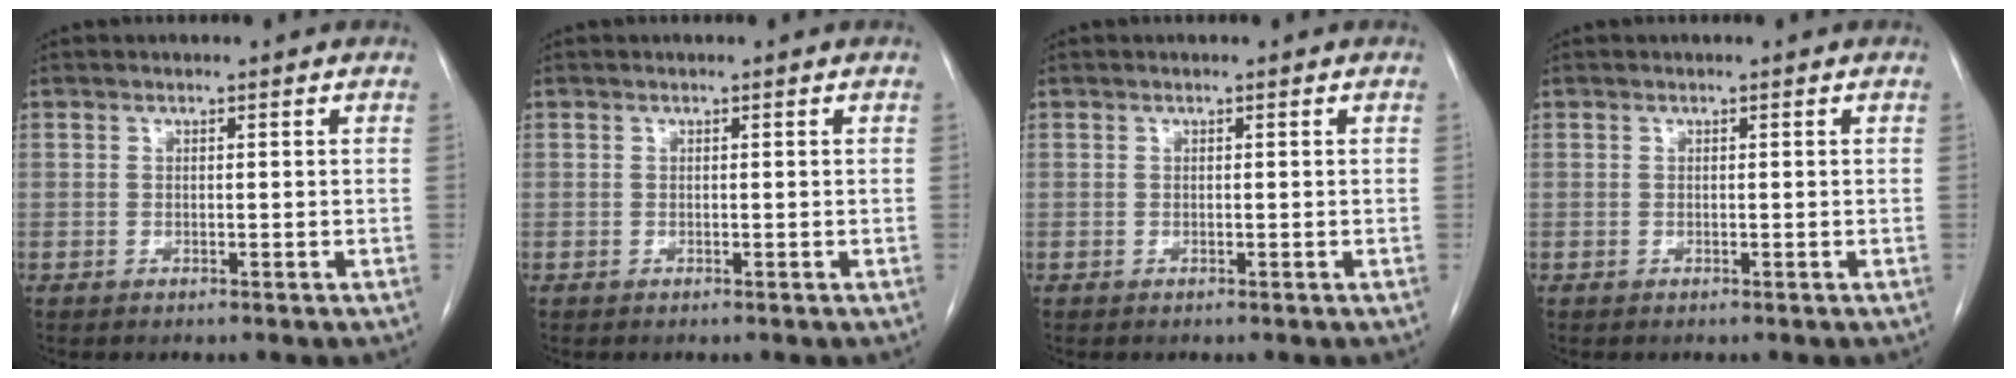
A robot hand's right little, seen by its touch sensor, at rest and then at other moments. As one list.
[{"total": 0.0}, {"total": 0.0}, {"total": 0.0}]